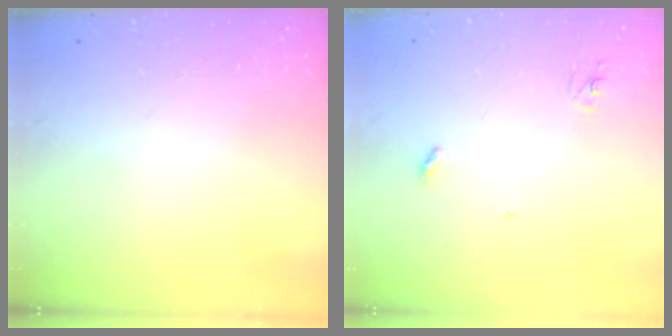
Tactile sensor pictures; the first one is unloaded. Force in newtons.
{"total": 2.9, "press": 2.9, "slide": 0.2}